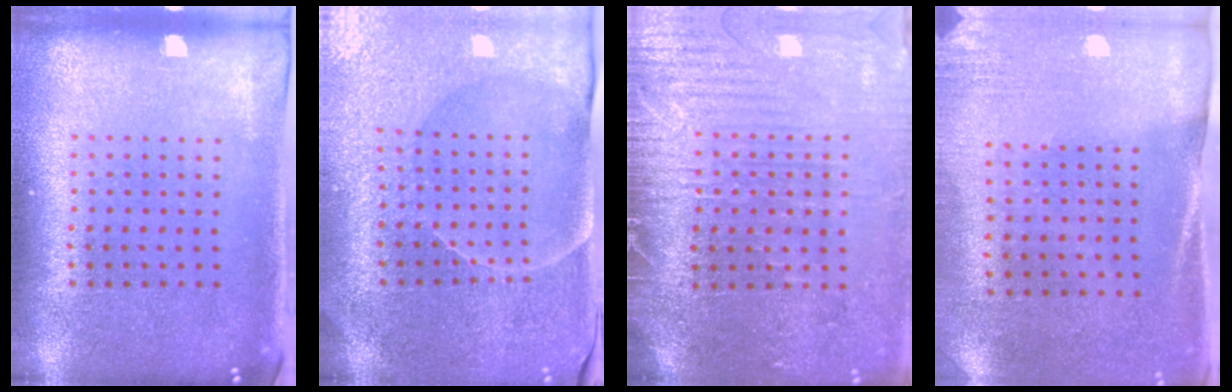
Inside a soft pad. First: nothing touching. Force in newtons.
{"total": 3.7, "press": 3.6, "slide": 1.0}
{"total": 3.8, "press": 3.5, "slide": 1.6}
{"total": 2.6, "press": 2.3, "slide": 1.3}